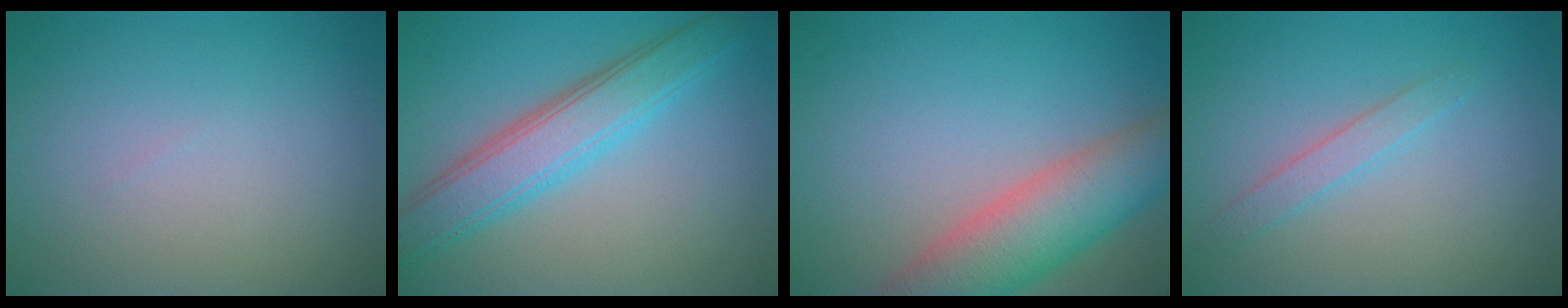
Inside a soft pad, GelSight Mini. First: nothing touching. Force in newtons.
{"total": 5.4, "press": 5.4, "slide": 0.2}
{"total": 7.6, "press": 7.6, "slide": 0.5}
{"total": 1.6, "press": 1.6, "slide": 0.0}